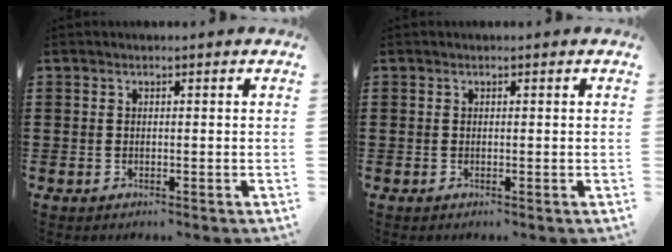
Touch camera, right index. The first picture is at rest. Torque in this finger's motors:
{"motor_torque": [-0.18, 0.22, -0.01, 0.00]}